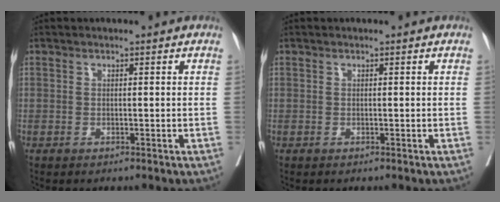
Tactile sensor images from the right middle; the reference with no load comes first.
{"total": 0.0}